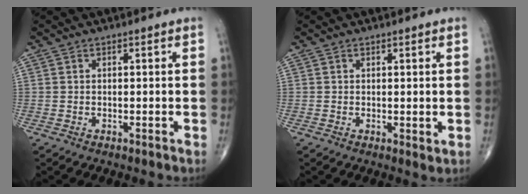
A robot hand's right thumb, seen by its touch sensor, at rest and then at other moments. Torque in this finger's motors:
{"motor_torque": [-0.61, 0.01, -0.12, -0.05, 0.04]}